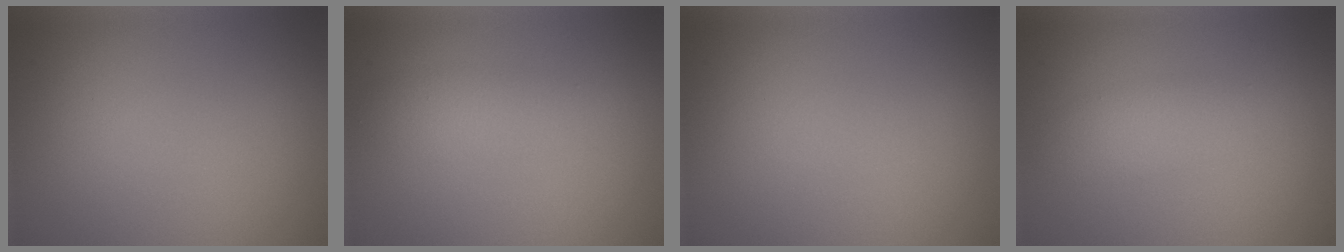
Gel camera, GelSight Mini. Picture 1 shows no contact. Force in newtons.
{"total": 2.0, "press": 2.0, "slide": 0.0}
{"total": 0.0}
{"total": 2.1, "press": 2.1, "slide": 0.1}